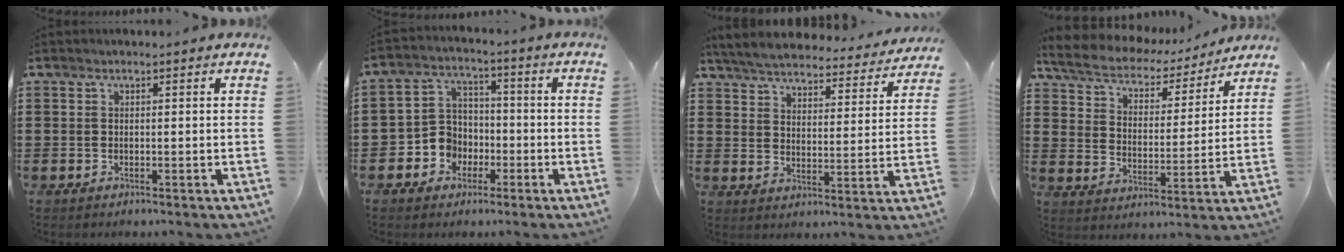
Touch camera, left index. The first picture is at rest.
{"total": 6.1, "force": [-2.1, 5.5, 1.6], "torque": [-0.056, 0.012, -0.043]}
{"total": 5.5, "force": [5.4, 0.1, 0.8], "torque": [-0.043, -0.039, 0.091]}
{"total": 5.4, "force": [5.2, 1.2, 1.2], "torque": [-0.050, -0.033, 0.085]}